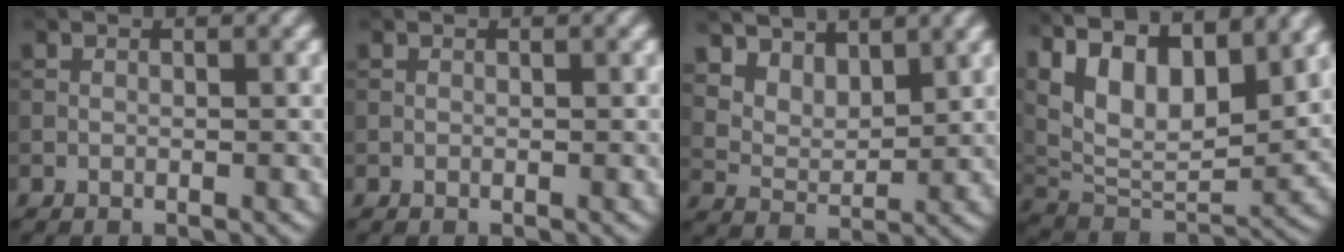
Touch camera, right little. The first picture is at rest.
{"total": 0.0}
{"total": 5.3, "force": [4.2, 2.4, 2.2], "torque": [-0.059, -0.011, 0.085]}
{"total": 13.9, "force": [7.2, 6.5, 10.0], "torque": [-0.190, 0.026, 0.114]}